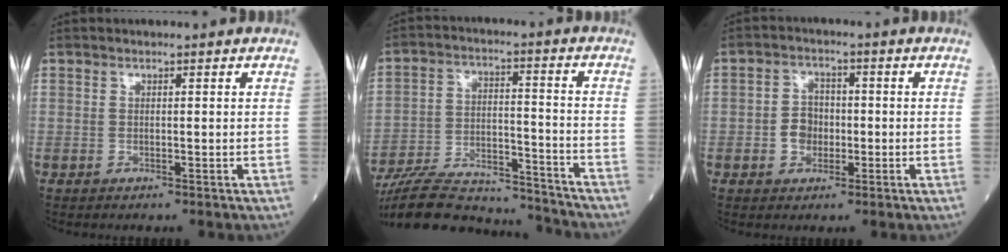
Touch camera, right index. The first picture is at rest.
{"total": 22.0, "force": [-20.3, 4.9, 6.8], "torque": [-0.155, 0.007, -0.320]}
{"total": 4.9, "force": [-1.2, 3.9, 2.8], "torque": [-0.062, 0.014, -0.018]}